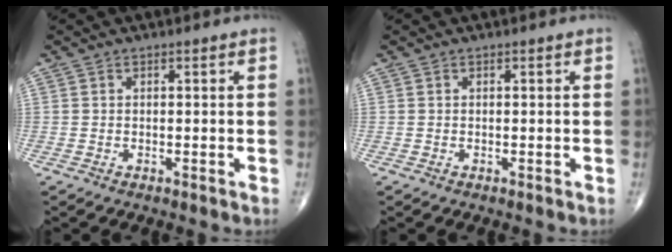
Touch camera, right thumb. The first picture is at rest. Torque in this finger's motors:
{"motor_torque": [0.00, 0.00, 0.24, 0.24, 0.01]}